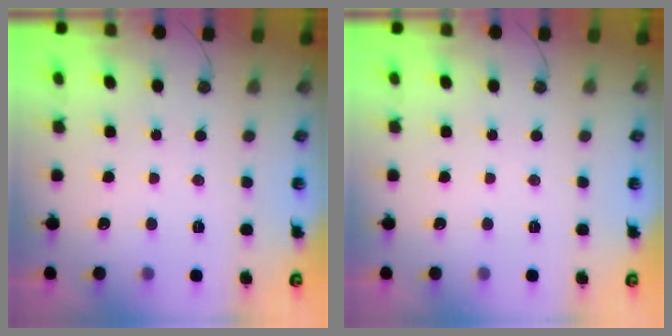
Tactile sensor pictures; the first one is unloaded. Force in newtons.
{"total": 0.0}